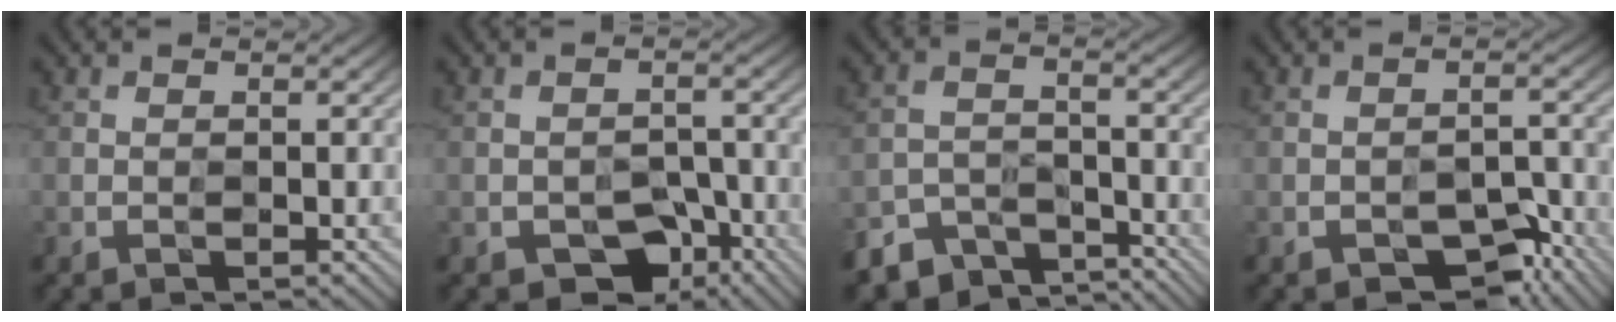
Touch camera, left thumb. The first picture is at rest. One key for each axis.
{"total": 4.3, "fx": -3.3, "fy": 2.7, "fz": 1.0, "tx": -0.003, "ty": 0.010, "tz": -0.053}
{"total": 5.6, "fx": -5.2, "fy": 1.9, "fz": 0.2, "tx": -0.003, "ty": -0.007, "tz": -0.101}
{"total": 3.3, "fx": -3.0, "fy": 1.3, "fz": 0.5, "tx": 0.007, "ty": 0.008, "tz": -0.044}